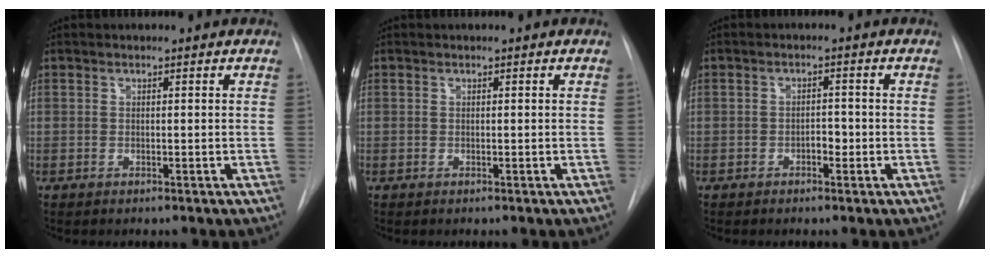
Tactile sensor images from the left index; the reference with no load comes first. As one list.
[{"total": 0.0}, {"total": 1.9, "force": [-0.9, 1.0, 1.3], "torque": [-0.017, 0.007, -0.012]}]